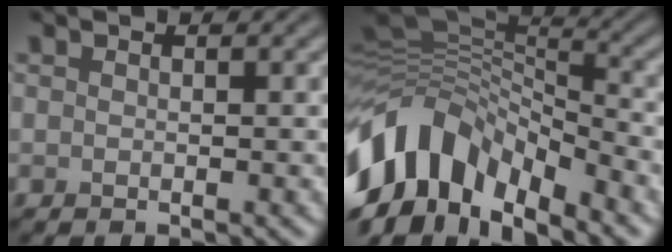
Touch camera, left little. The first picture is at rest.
{"total": 12.5, "force": [-6.4, 7.2, 8.0], "torque": [-0.159, 0.007, -0.124]}